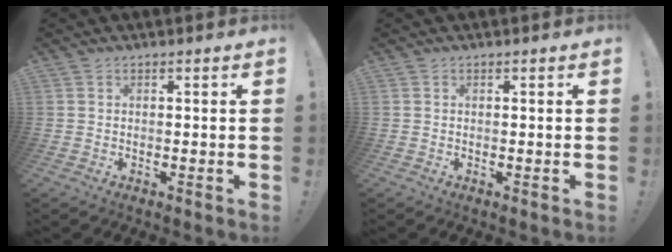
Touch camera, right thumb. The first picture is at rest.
{"total": 0.0}